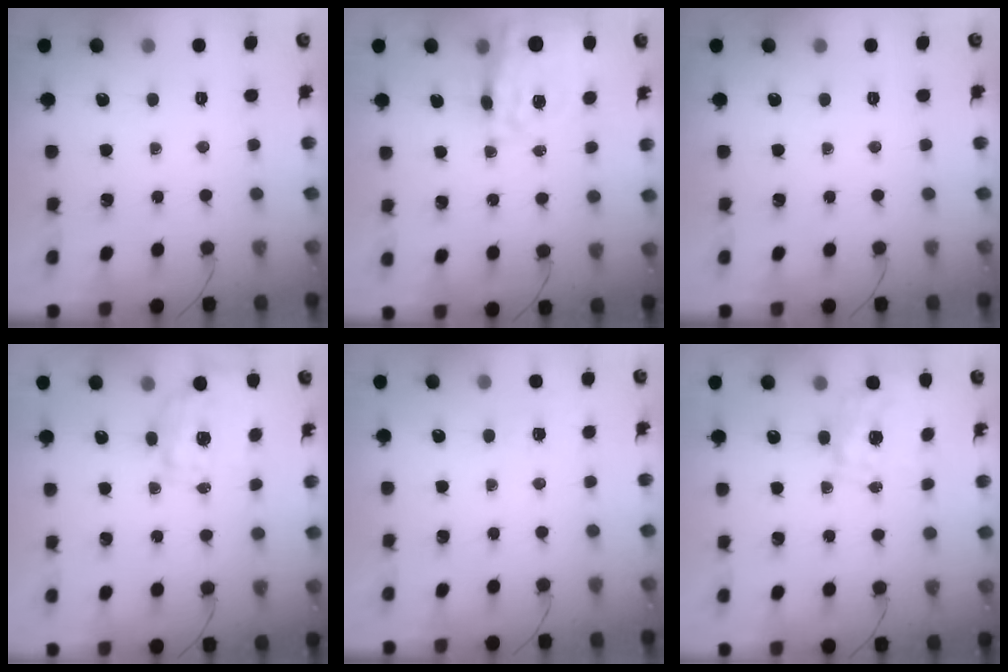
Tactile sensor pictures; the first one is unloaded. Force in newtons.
{"total": 15.5, "press": 14.8, "slide": 4.5}
{"total": 0.0}
{"total": 2.6, "press": 2.3, "slide": 1.3}
{"total": 1.9, "press": 0.8, "slide": 1.7}
{"total": 1.5, "press": 1.3, "slide": 0.8}